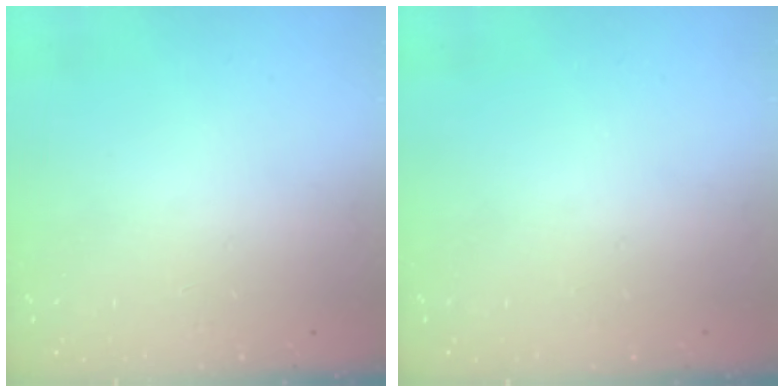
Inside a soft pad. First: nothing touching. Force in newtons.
{"total": 0.0}